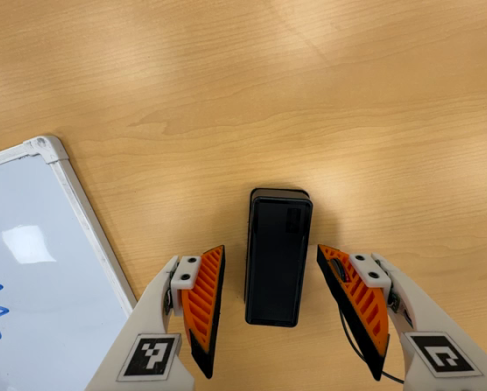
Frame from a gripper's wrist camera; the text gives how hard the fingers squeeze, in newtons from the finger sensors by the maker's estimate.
{"total": 0.0}